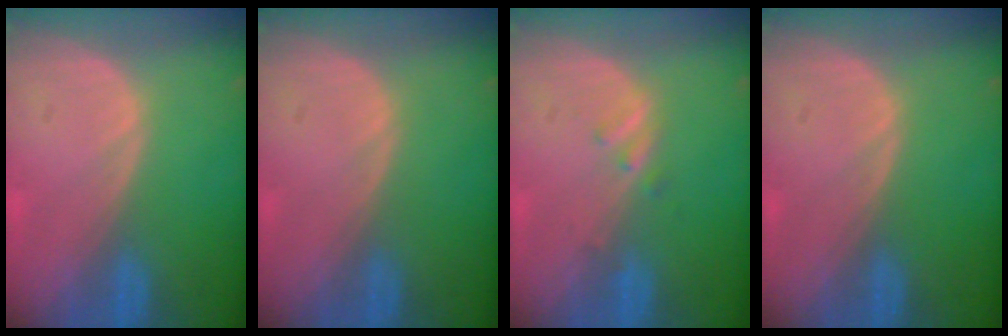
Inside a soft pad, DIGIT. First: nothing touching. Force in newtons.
{"total": 0.0}
{"total": 1.4, "press": 1.4, "slide": 0.2}
{"total": 0.0}